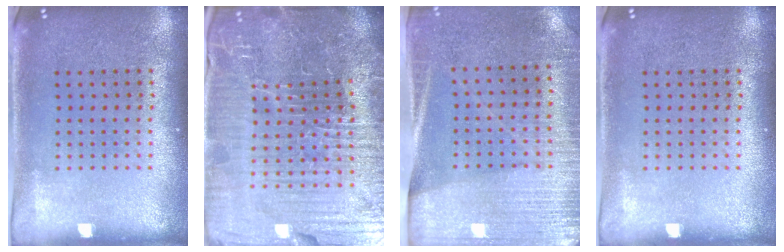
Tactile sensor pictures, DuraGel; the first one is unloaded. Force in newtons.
{"total": 7.3, "press": 6.6, "slide": 3.3}
{"total": 2.8, "press": 2.5, "slide": 1.3}
{"total": 0.0}